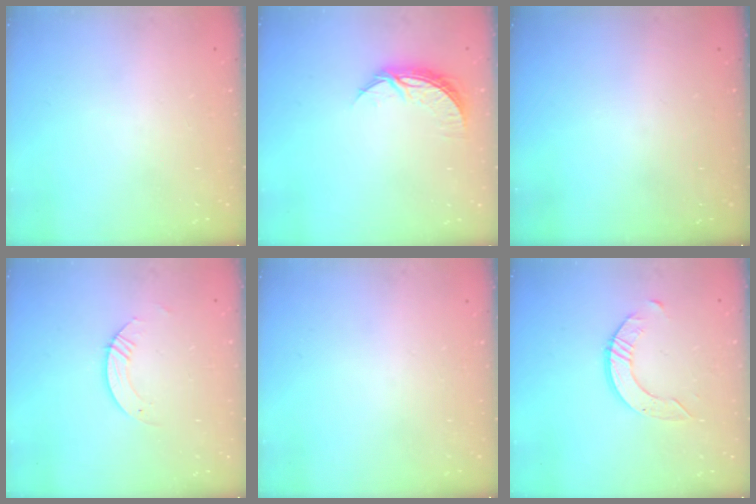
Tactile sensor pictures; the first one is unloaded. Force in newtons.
{"total": 6.8, "press": 6.8, "slide": 0.3}
{"total": 0.0}
{"total": 3.2, "press": 3.2, "slide": 0.3}
{"total": 0.0}
{"total": 5.3, "press": 5.3, "slide": 0.5}